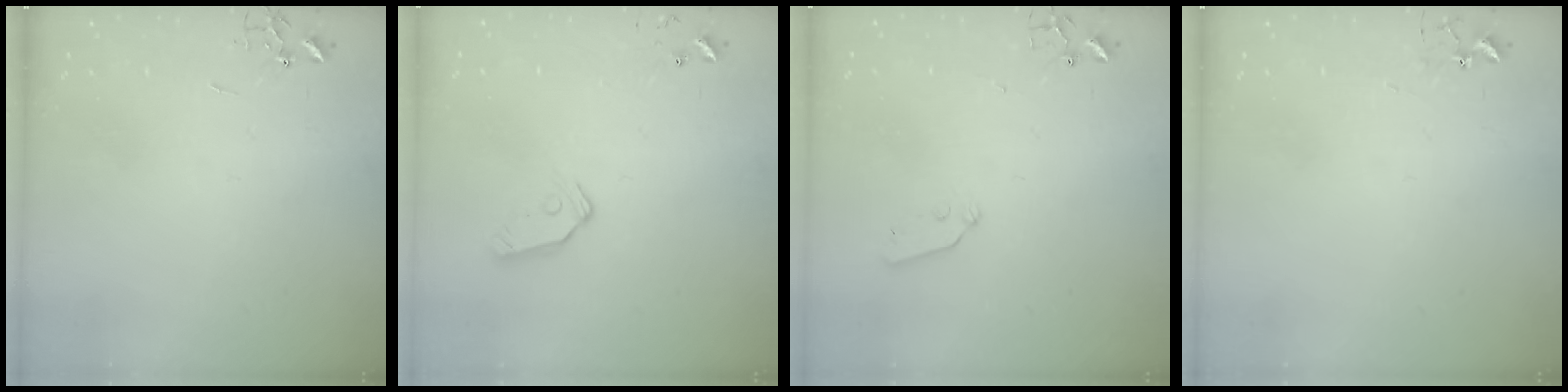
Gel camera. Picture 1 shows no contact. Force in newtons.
{"total": 8.1, "press": 8.1, "slide": 0.7}
{"total": 3.3, "press": 3.3, "slide": 0.4}
{"total": 5.6, "press": 5.5, "slide": 0.6}